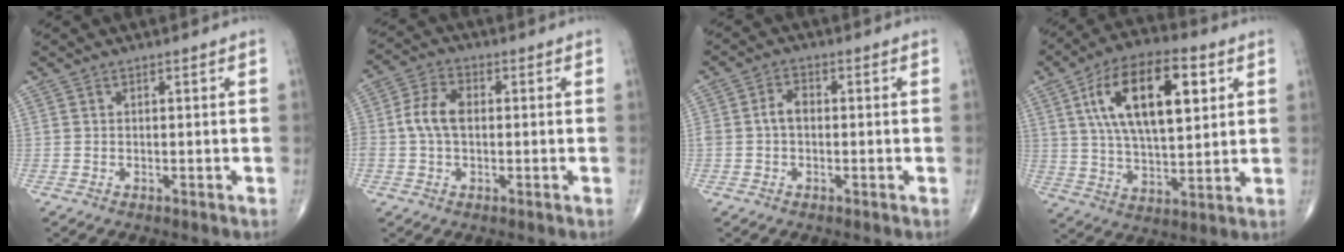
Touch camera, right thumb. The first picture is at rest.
{"total": 6.5, "force": [0.0, 4.2, 4.9], "torque": [-0.102, 0.018, -0.005]}
{"total": 3.2, "force": [-0.2, 2.1, 2.4], "torque": [-0.041, 0.012, -0.009]}
{"total": 19.3, "force": [6.2, 8.7, 16.1], "torque": [-0.260, -0.004, 0.104]}